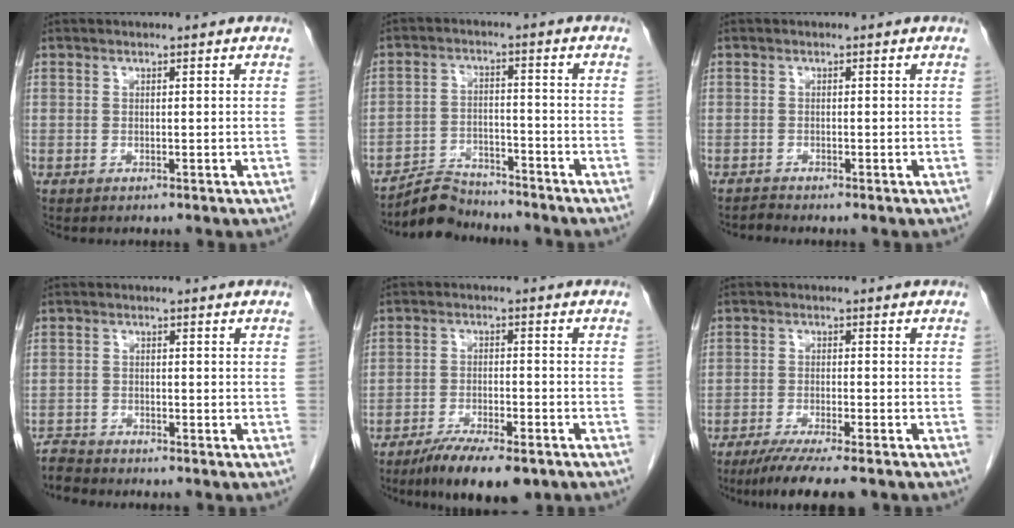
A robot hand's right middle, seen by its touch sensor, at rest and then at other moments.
{"total": 5.9, "force": [-5.7, 1.5, -0.2], "torque": [0.003, 0.005, -0.100]}
{"total": 0.7, "force": [-0.7, -0.2, -0.2], "torque": [0.002, -0.005, -0.013]}
{"total": 2.5, "force": [-2.5, -0.2, -0.5], "torque": [0.013, -0.014, -0.047]}
{"total": 10.1, "force": [-7.4, 2.5, 6.4], "torque": [-0.098, -0.015, -0.115]}
{"total": 8.8, "force": [-7.0, 0.5, 5.3], "torque": [-0.078, -0.020, -0.109]}